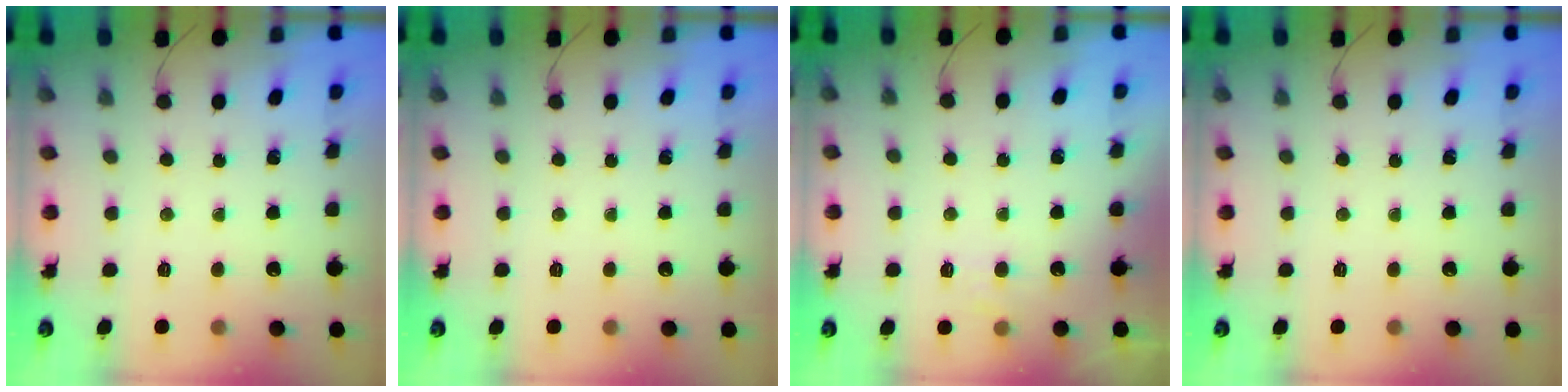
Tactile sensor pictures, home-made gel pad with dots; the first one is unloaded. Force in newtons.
{"total": 0.0}
{"total": 4.8, "press": 4.6, "slide": 1.3}
{"total": 0.0}